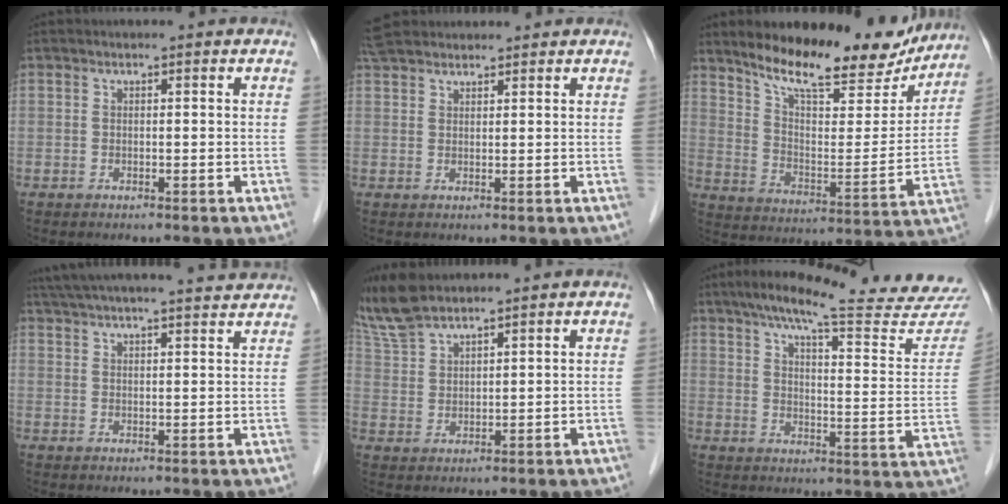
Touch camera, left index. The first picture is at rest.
{"total": 5.8, "force": [5.2, 2.0, 1.7], "torque": [-0.029, 0.036, 0.096]}
{"total": 19.8, "force": [16.5, 5.2, 9.6], "torque": [-0.145, -0.016, 0.246]}
{"total": 20.3, "force": [18.6, 1.6, 8.0], "torque": [-0.136, 0.028, 0.257]}
{"total": 9.0, "force": [8.1, 1.7, 3.6], "torque": [-0.094, 0.014, 0.174]}
{"total": 25.7, "force": [22.4, 0.4, 12.7], "torque": [-0.183, -0.062, 0.282]}